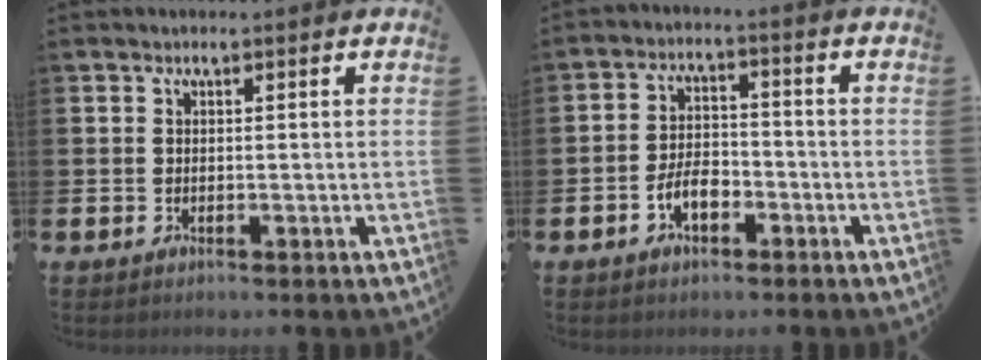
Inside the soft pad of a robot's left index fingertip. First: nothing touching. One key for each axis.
{"total": 4.1, "fx": -2.1, "fy": 2.2, "fz": 2.8, "tx": -0.041, "ty": 0.006, "tz": -0.042}